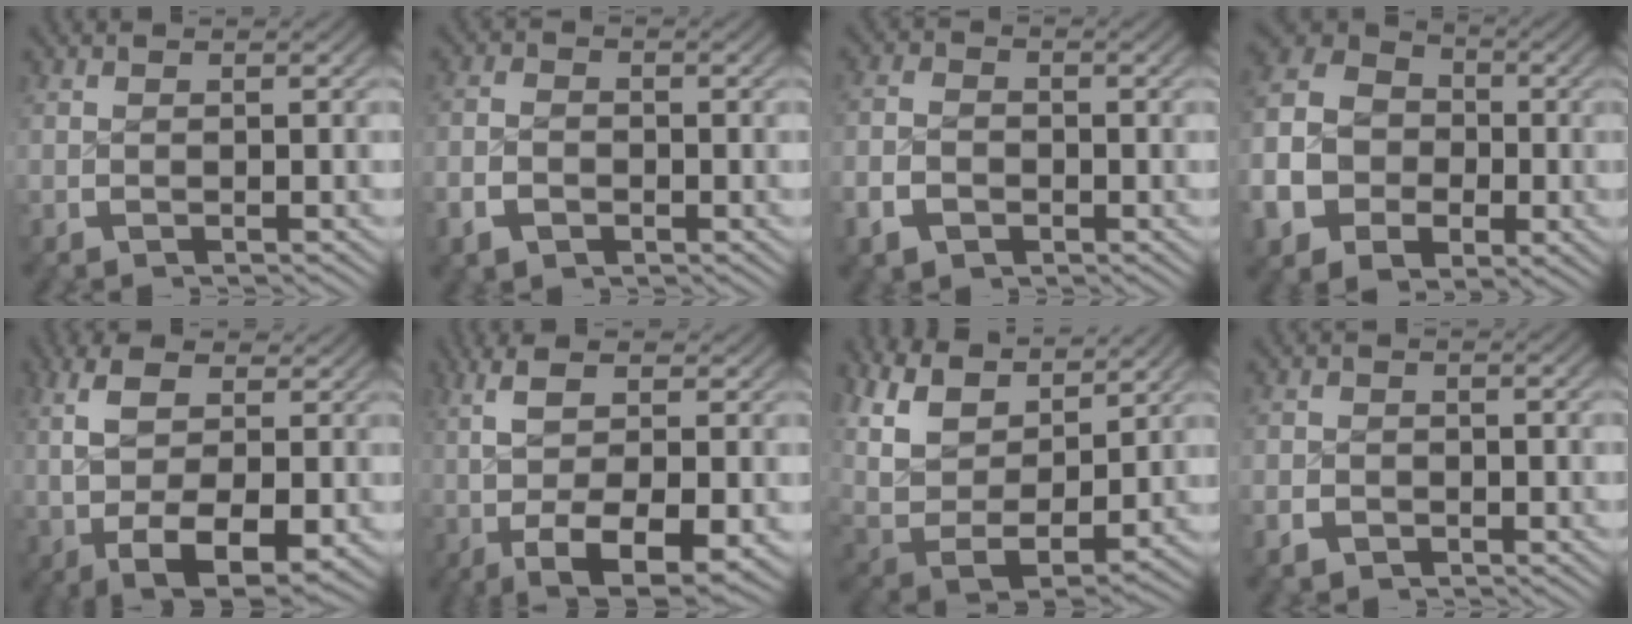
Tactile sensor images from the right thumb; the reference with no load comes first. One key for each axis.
{"total": 3.0, "fx": -1.3, "fy": 2.3, "fz": 1.4, "tx": -0.027, "ty": -0.004, "tz": -0.024}
{"total": 3.7, "fx": -1.5, "fy": 2.9, "fz": 1.8, "tx": -0.033, "ty": -0.006, "tz": -0.026}
{"total": 14.6, "fx": -0.9, "fy": 12.0, "fz": 8.3, "tx": -0.174, "ty": -0.022, "tz": -0.016}
{"total": 11.0, "fx": -0.6, "fy": 6.9, "fz": 8.5, "tx": -0.186, "ty": -0.048, "tz": 0.020}
{"total": 9.9, "fx": -0.9, "fy": 4.8, "fz": 8.6, "tx": -0.172, "ty": -0.034, "tz": 0.008}
{"total": 12.0, "fx": 1.9, "fy": 8.4, "fz": 8.4, "tx": -0.223, "ty": -0.051, "tz": 0.056}
{"total": 2.2, "fx": -1.3, "fy": 1.7, "fz": 0.3, "tx": -0.006, "ty": -0.005, "tz": -0.026}